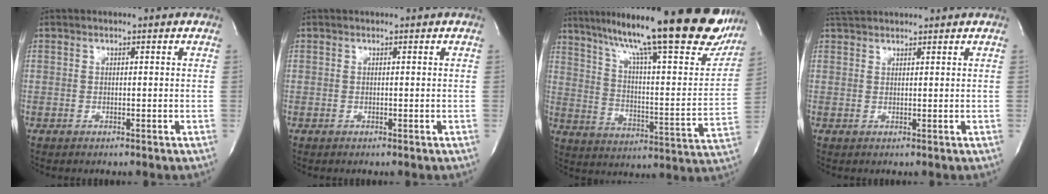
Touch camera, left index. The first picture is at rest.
{"total": 0.0}
{"total": 29.0, "force": [22.8, 4.4, 17.3], "torque": [-0.266, -0.026, 0.313]}
{"total": 3.6, "force": [3.4, 0.5, 0.9], "torque": [-0.017, 0.031, 0.062]}